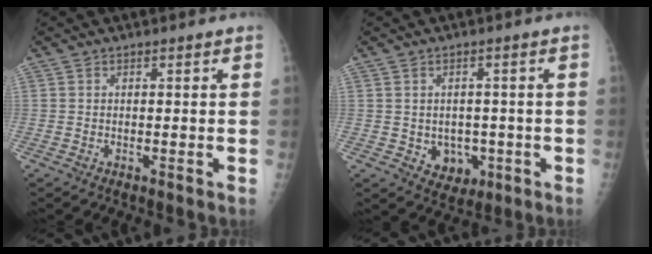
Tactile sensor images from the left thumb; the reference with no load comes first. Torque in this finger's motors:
{"motor_torque": [-0.07, 0.07, 0.24, 0.05, 0.00]}